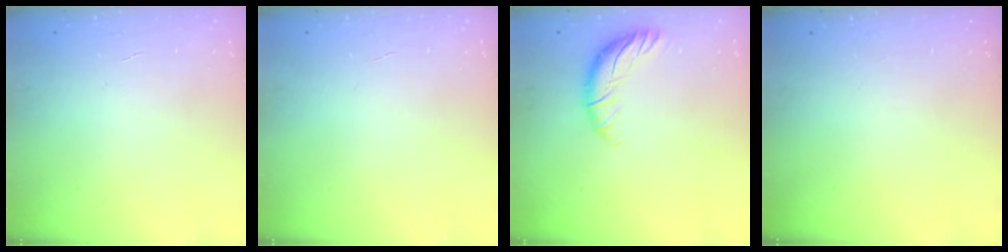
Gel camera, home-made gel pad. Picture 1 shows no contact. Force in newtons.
{"total": 0.0}
{"total": 9.5, "press": 9.4, "slide": 1.6}
{"total": 0.0}